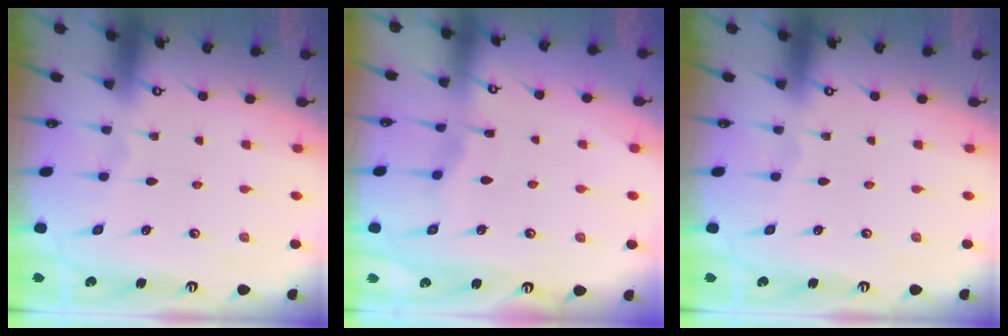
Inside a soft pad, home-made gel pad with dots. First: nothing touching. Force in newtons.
{"total": 3.6, "press": 3.5, "slide": 0.4}
{"total": 0.0}